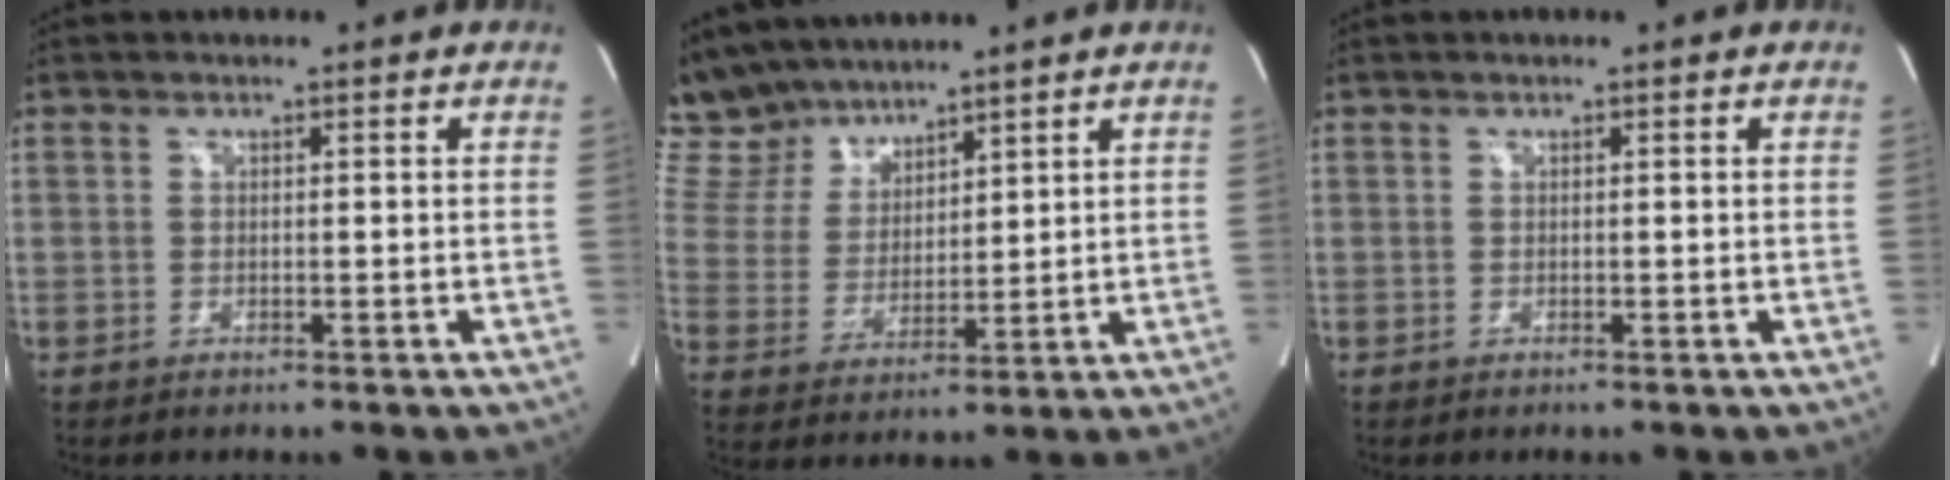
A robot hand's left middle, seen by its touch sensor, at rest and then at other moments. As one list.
[{"total": 10.8, "force": [9.6, 4.2, 2.2], "torque": [-0.061, 0.023, 0.201]}, {"total": 0.0}]